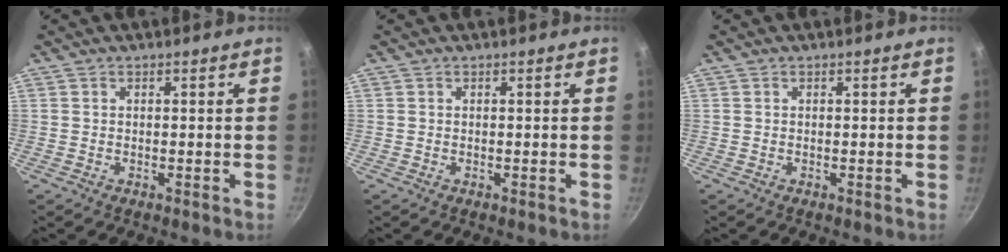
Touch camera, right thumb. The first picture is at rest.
{"total": 0.0}
{"total": 0.0}